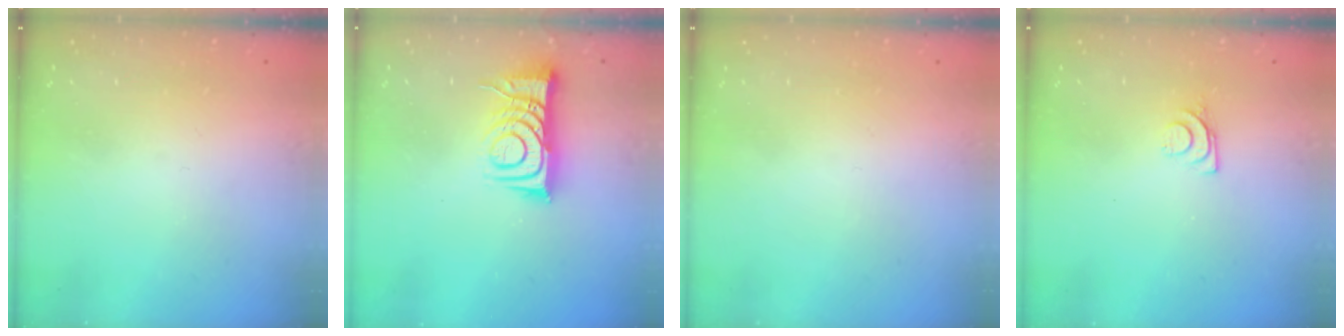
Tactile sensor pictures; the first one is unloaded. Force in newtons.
{"total": 9.8, "press": 9.8, "slide": 1.2}
{"total": 1.5, "press": 1.5, "slide": 0.1}
{"total": 6.5, "press": 6.5, "slide": 0.7}